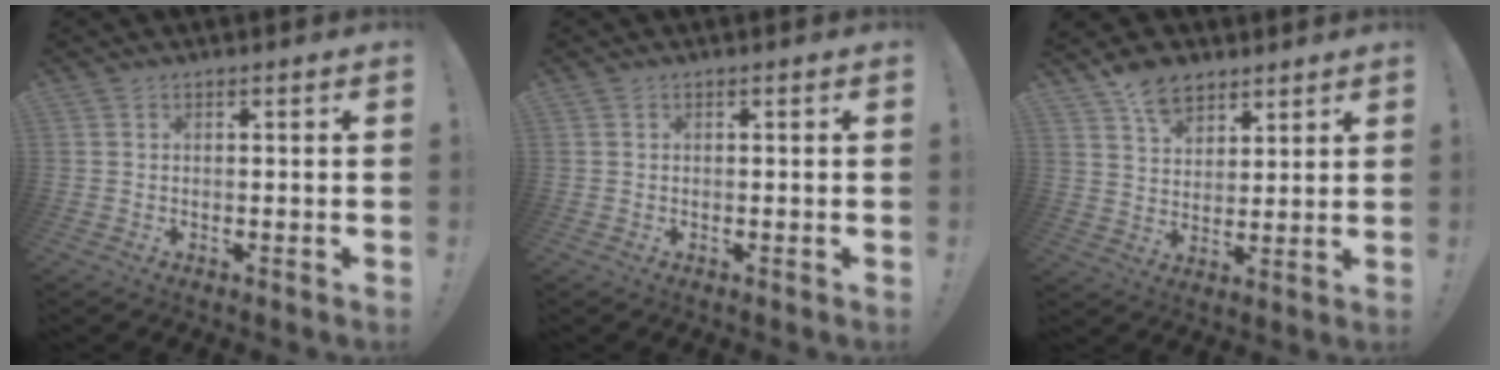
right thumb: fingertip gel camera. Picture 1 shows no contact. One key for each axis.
{"total": 0.0}
{"total": 8.8, "fx": 6.5, "fy": 4.9, "fz": 3.4, "tx": -0.056, "ty": -0.035, "tz": 0.125}